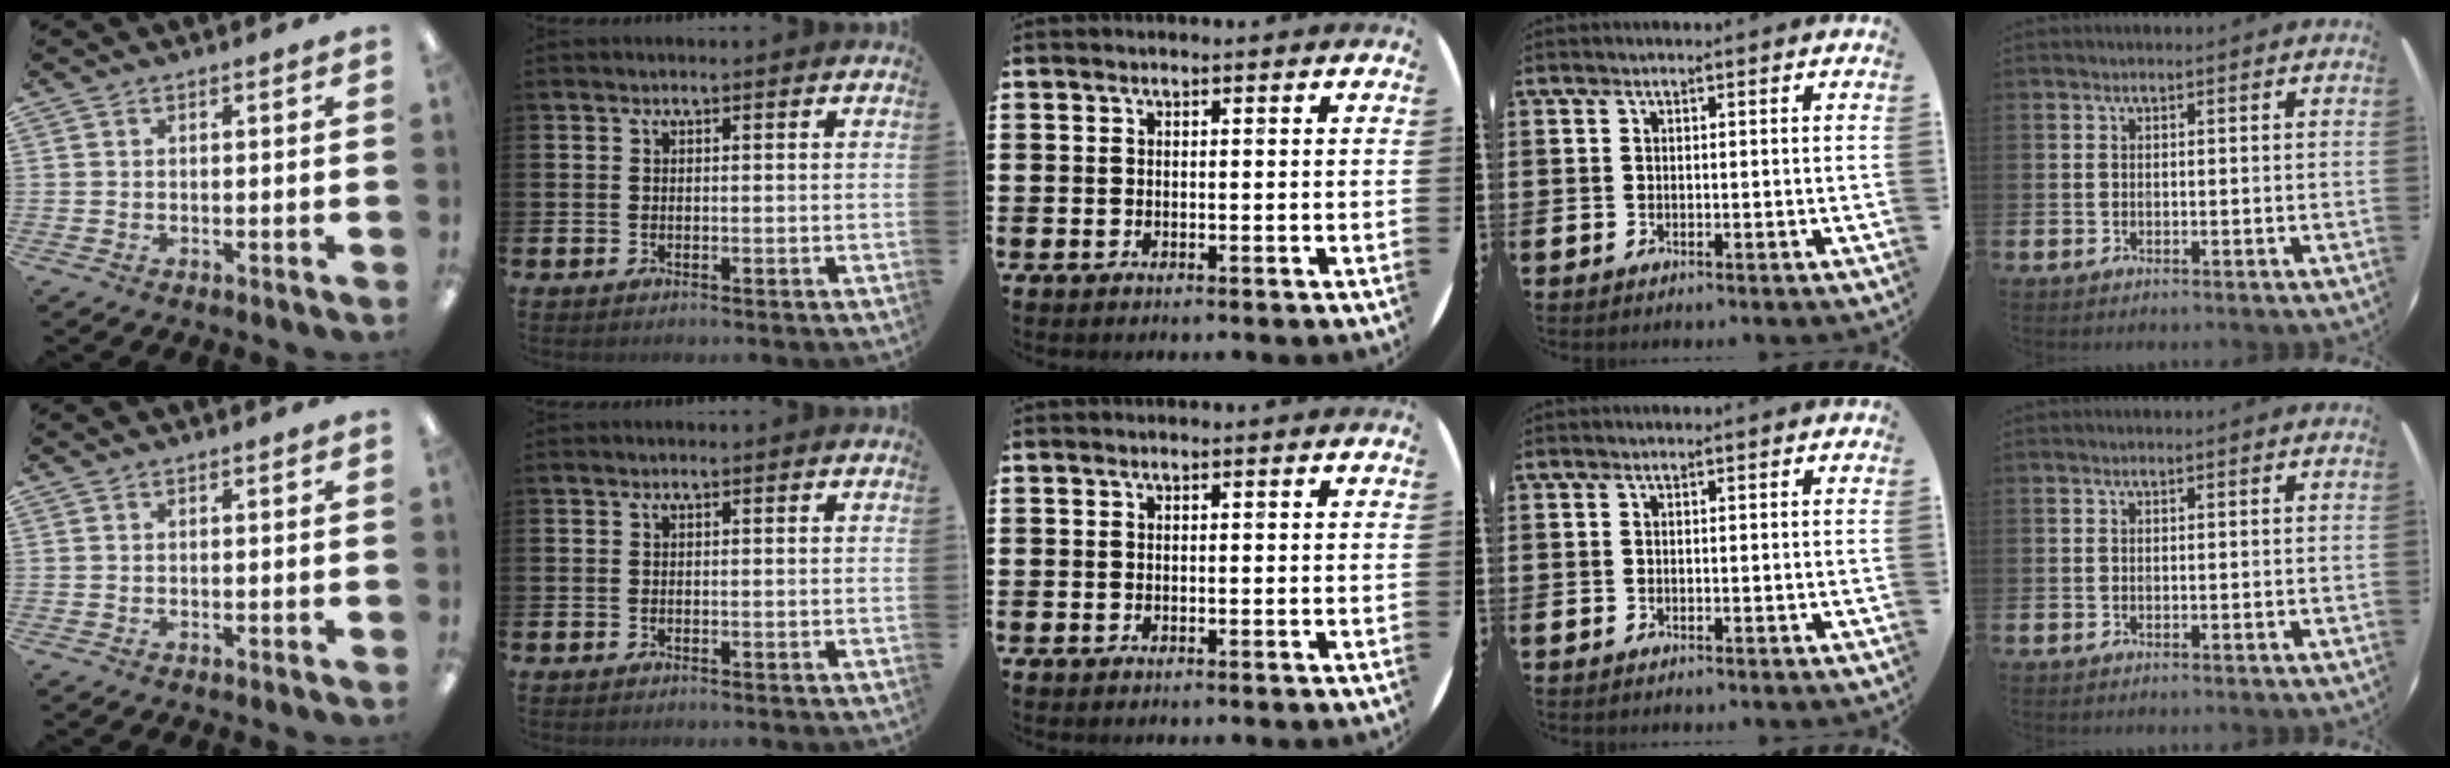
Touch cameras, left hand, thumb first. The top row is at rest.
{}